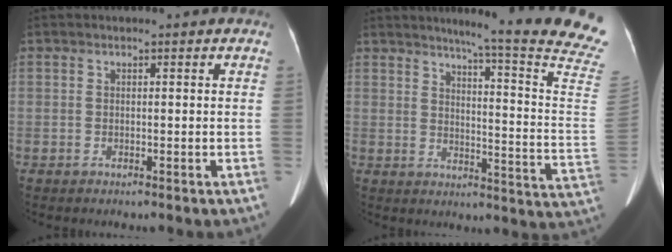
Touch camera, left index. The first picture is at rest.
{"total": 21.6, "force": [18.5, -2.0, 10.9], "torque": [-0.146, -0.113, 0.210]}